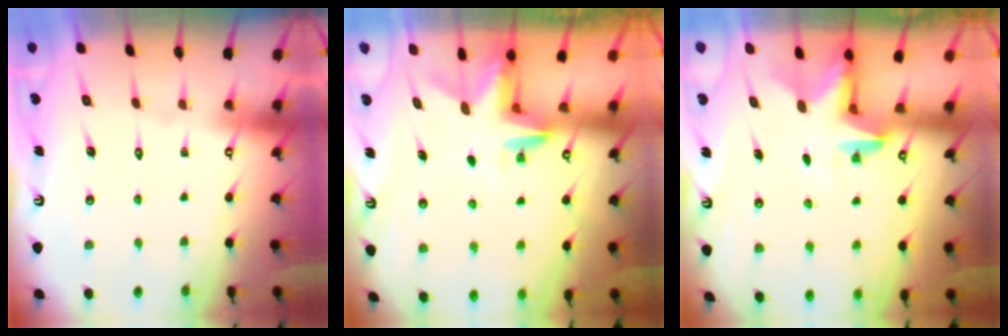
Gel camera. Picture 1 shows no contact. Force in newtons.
{"total": 2.9, "press": 2.9, "slide": 0.3}
{"total": 2.8, "press": 2.8, "slide": 0.2}